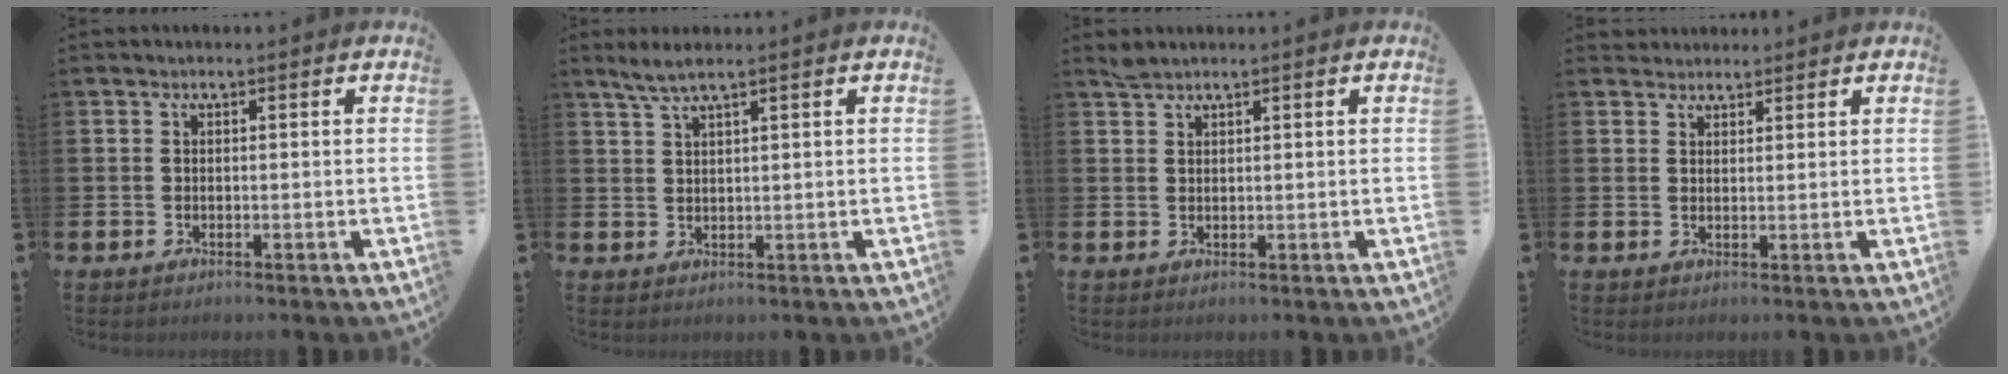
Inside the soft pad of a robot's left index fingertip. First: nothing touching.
{"total": 2.9, "force": [2.2, 0.2, 1.9], "torque": [-0.046, 0.002, 0.041]}
{"total": 1.4, "force": [1.4, 0.2, 0.1], "torque": [0.002, -0.001, 0.025]}
{"total": 2.3, "force": [2.2, 0.8, -0.1], "torque": [0.006, -0.007, 0.040]}